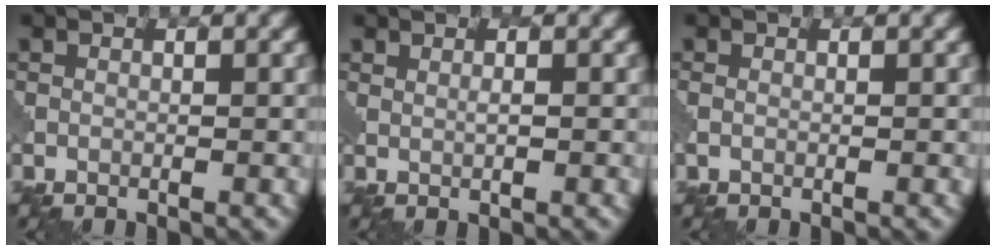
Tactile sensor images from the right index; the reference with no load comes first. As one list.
[{"total": 0.8, "force": [0.4, 0.2, 0.6], "torque": [-0.014, -0.001, 0.009]}, {"total": 0.7, "force": [0.0, 0.5, 0.5], "torque": [-0.016, -0.003, 0.001]}]